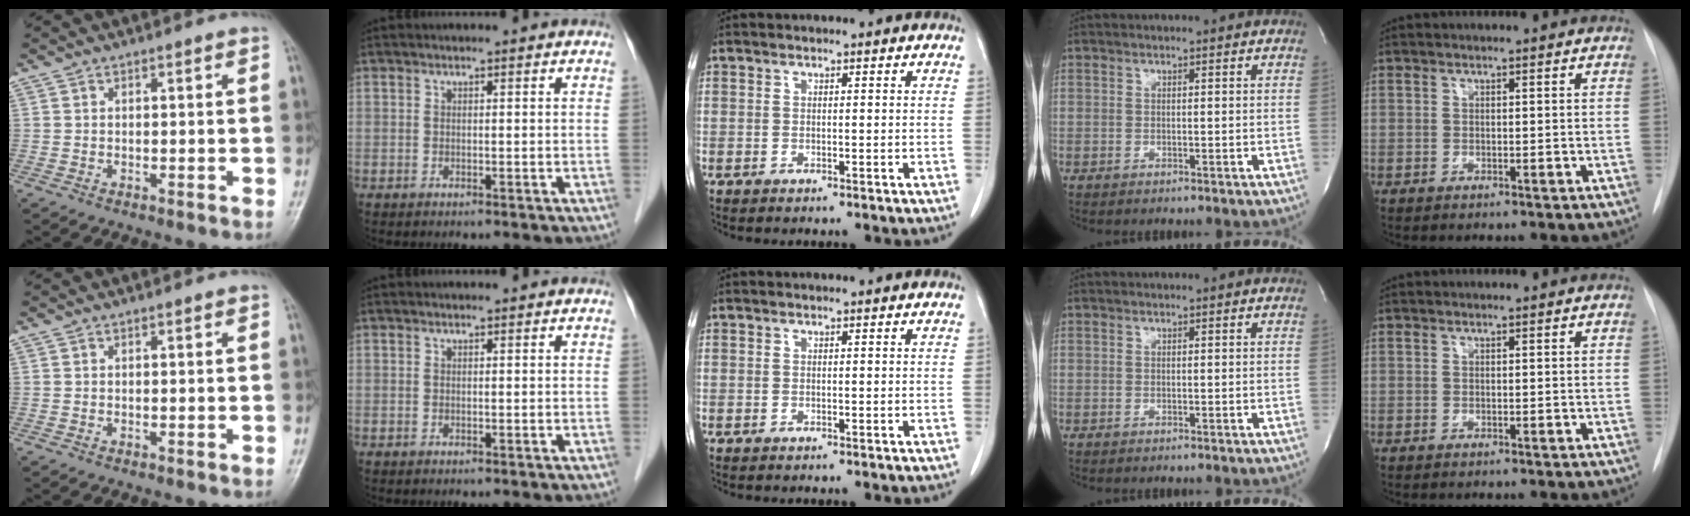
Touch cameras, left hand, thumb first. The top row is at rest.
{}